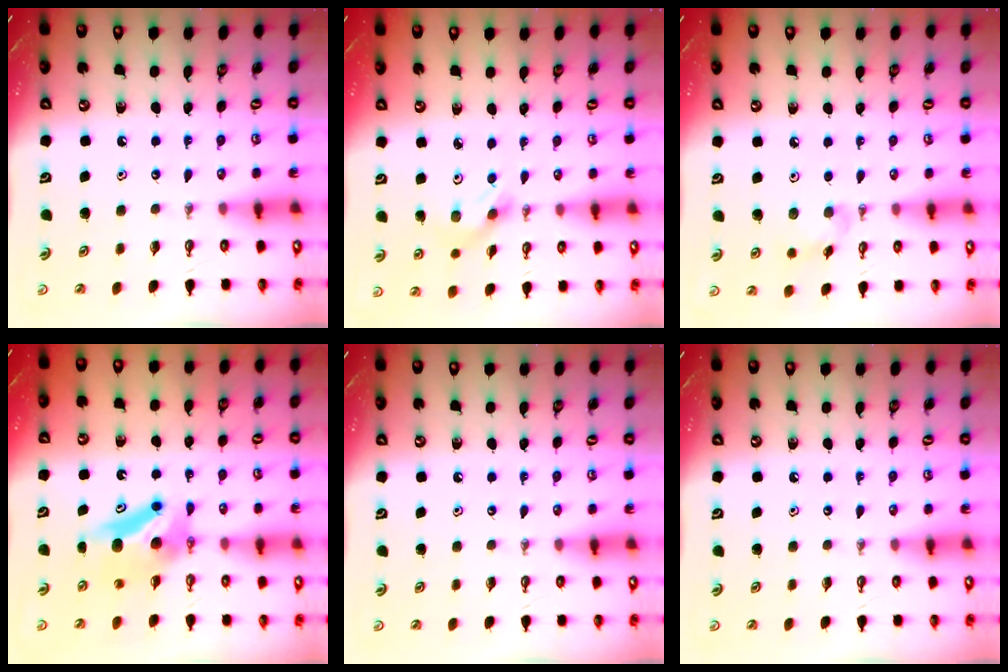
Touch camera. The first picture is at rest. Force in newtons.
{"total": 3.0, "press": 3.0, "slide": 0.4}
{"total": 6.5, "press": 6.4, "slide": 0.7}
{"total": 9.2, "press": 8.9, "slide": 2.0}
{"total": 0.0}
{"total": 0.0}